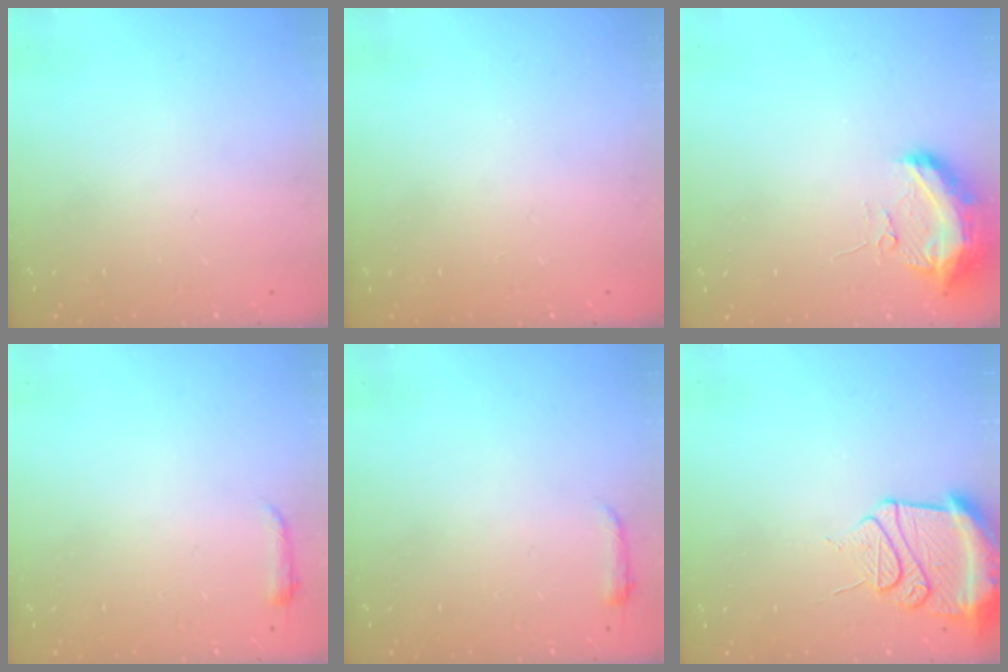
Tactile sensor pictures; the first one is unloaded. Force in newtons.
{"total": 0.0}
{"total": 10.0, "press": 10.0, "slide": 0.8}
{"total": 3.0, "press": 2.9, "slide": 0.6}
{"total": 3.0, "press": 2.9, "slide": 0.6}
{"total": 12.9, "press": 12.8, "slide": 1.5}